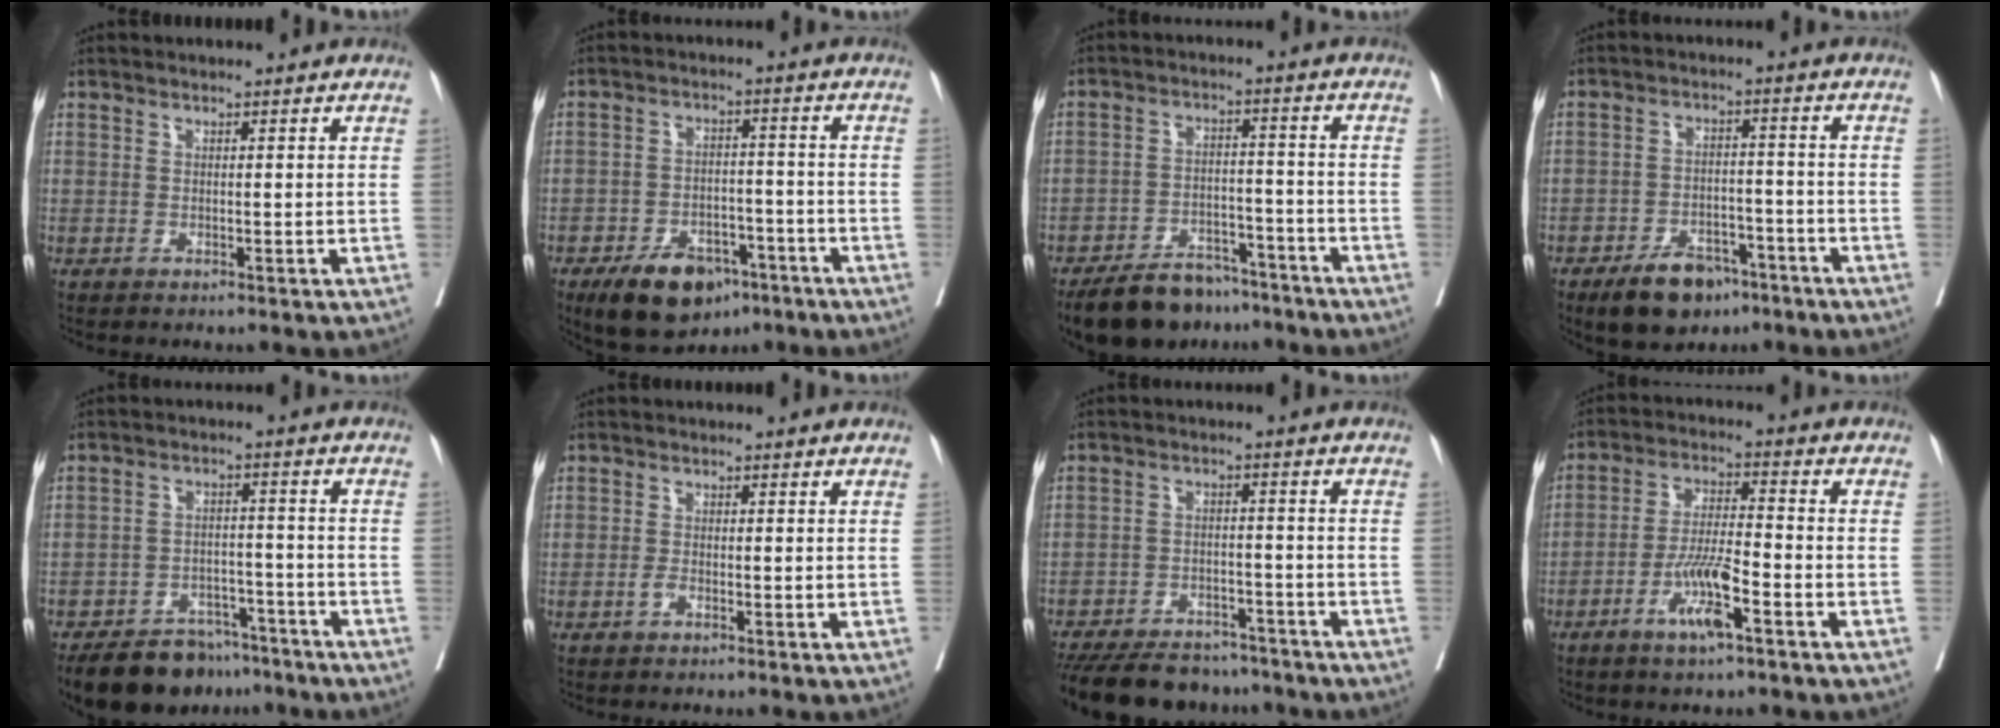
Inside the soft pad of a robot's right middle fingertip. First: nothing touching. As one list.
[{"total": 10.3, "force": [-6.8, 5.3, 5.7], "torque": [-0.089, -0.001, -0.106]}, {"total": 11.8, "force": [-10.0, 4.7, 4.0], "torque": [-0.055, 0.008, -0.160]}, {"total": 8.3, "force": [-5.8, 4.3, 4.1], "torque": [-0.072, 0.002, -0.093]}, {"total": 11.9, "force": [-9.9, 5.4, 3.9], "torque": [-0.054, 0.006, -0.152]}, {"total": 1.2, "force": [-0.6, 0.6, 0.8], "torque": [-0.015, 0.001, -0.011]}, {"total": 17.3, "force": [-14.8, 6.6, 6.1], "torque": [-0.146, -0.014, -0.210]}, {"total": 8.8, "force": [-4.6, 1.2, 7.4], "torque": [-0.148, -0.005, -0.086]}]